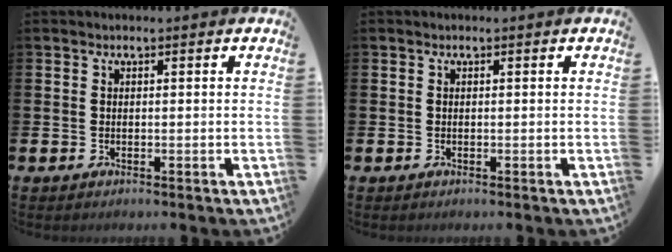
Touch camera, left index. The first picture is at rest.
{"total": 0.0}